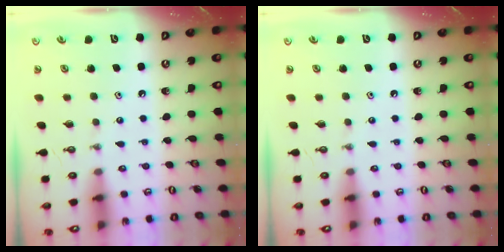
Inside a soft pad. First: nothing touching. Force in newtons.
{"total": 0.0}